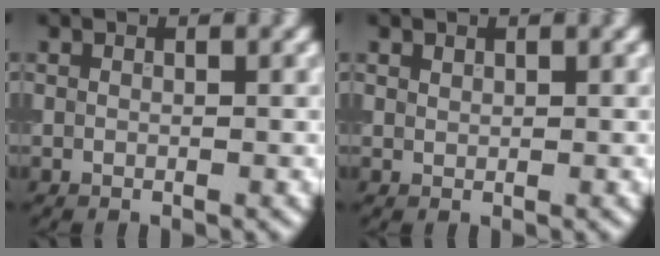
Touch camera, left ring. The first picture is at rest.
{"total": 0.5, "force": [0.5, 0.1, -0.1], "torque": [0.001, 0.001, 0.009]}